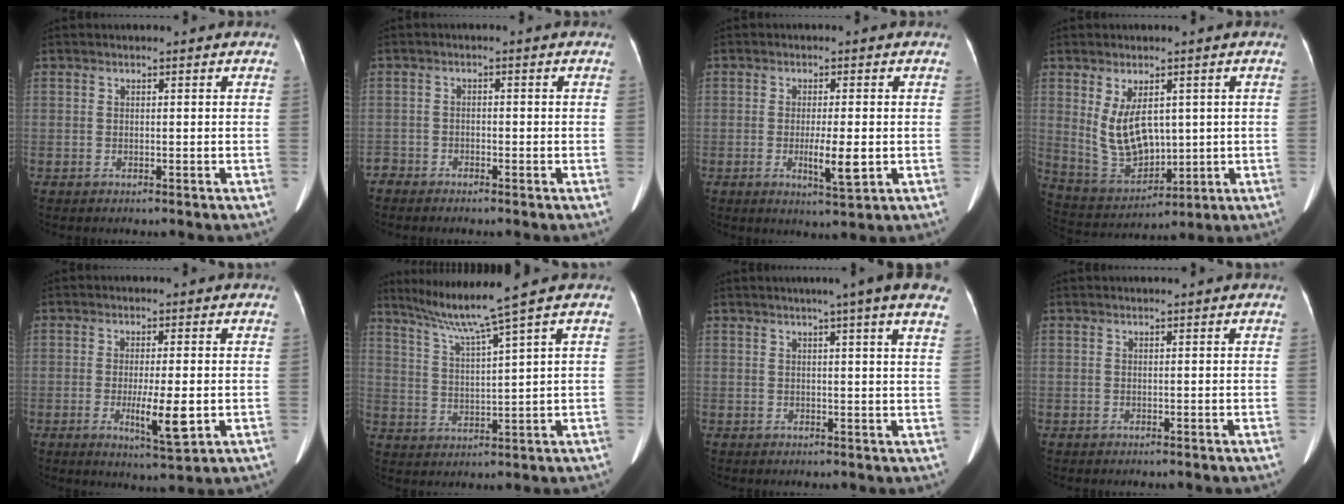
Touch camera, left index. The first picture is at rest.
{"total": 1.9, "force": [-1.8, 0.6, 0.2], "torque": [0.002, 0.001, -0.030]}
{"total": 4.9, "force": [-1.0, 0.7, 4.7], "torque": [-0.085, -0.008, -0.014]}
{"total": 8.9, "force": [1.6, 4.9, 7.3], "torque": [-0.149, -0.007, 0.053]}
{"total": 6.4, "force": [-1.3, 1.0, 6.2], "torque": [-0.107, -0.013, -0.019]}
{"total": 8.0, "force": [6.1, -2.6, 4.4], "torque": [-0.084, -0.005, 0.118]}
{"total": 11.1, "force": [8.2, -0.5, 7.4], "torque": [-0.093, 0.011, 0.076]}
{"total": 1.1, "force": [1.0, 0.0, 0.4], "torque": [-0.005, 0.020, 0.019]}